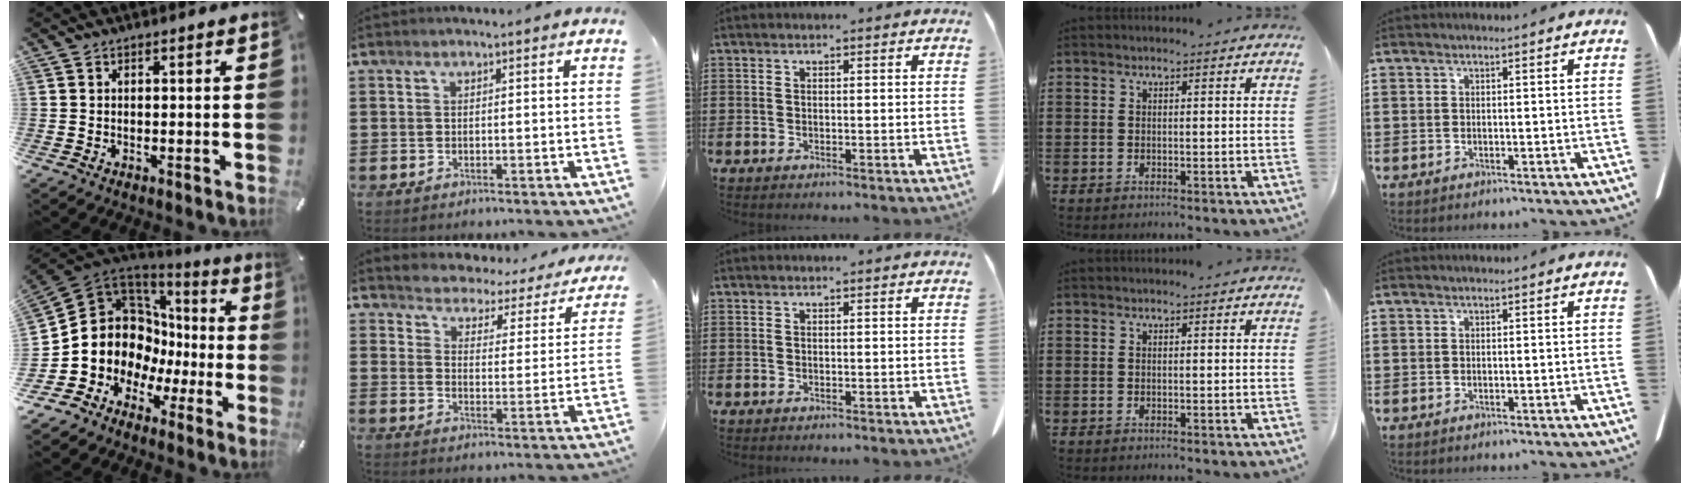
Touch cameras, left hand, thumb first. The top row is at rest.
{"thumb": {"total": 11.2, "force": [0.9, 10.5, 3.7], "torque": [-0.097, -0.059, 0.025]}, "index": {"total": 2.7, "force": [2.6, 0.5, -0.6], "torque": [-0.013, -0.030, 0.035]}}